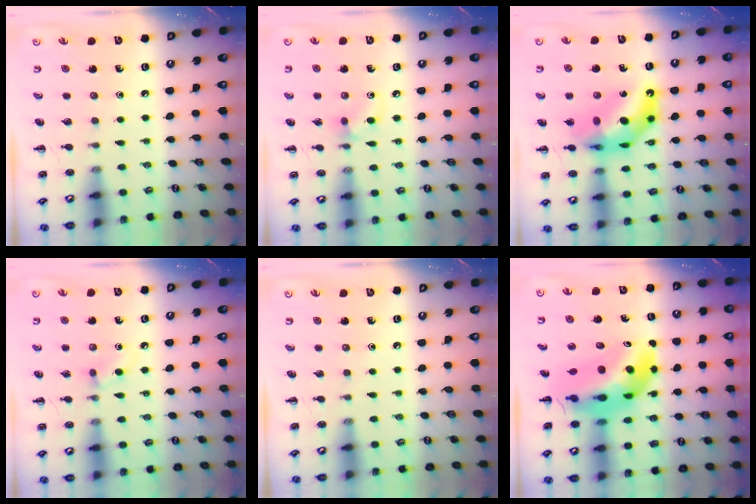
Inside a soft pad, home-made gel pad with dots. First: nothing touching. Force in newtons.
{"total": 6.3, "press": 6.1, "slide": 1.6}
{"total": 12.0, "press": 11.4, "slide": 3.5}
{"total": 3.5, "press": 3.2, "slide": 1.3}
{"total": 0.0}
{"total": 9.7, "press": 9.2, "slide": 3.1}